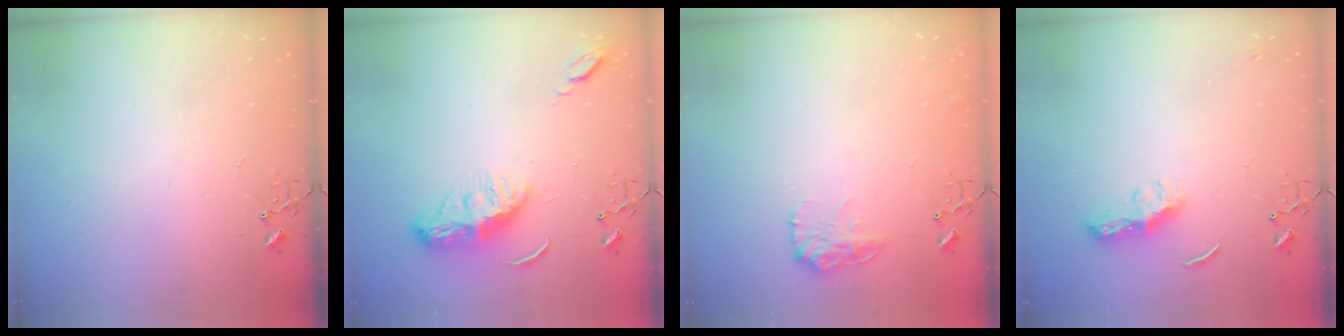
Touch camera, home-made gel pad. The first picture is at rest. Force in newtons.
{"total": 11.3, "press": 11.3, "slide": 0.3}
{"total": 11.4, "press": 11.3, "slide": 0.4}
{"total": 8.1, "press": 8.1, "slide": 0.6}